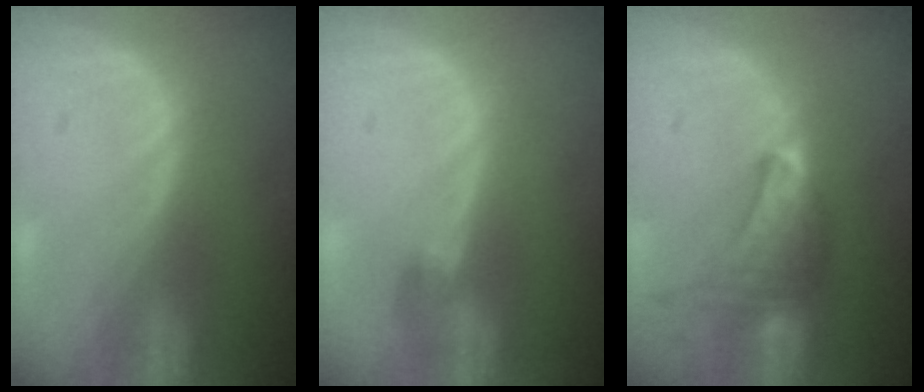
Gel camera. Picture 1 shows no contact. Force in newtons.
{"total": 2.9, "press": 2.6, "slide": 1.2}
{"total": 9.6, "press": 8.5, "slide": 4.4}